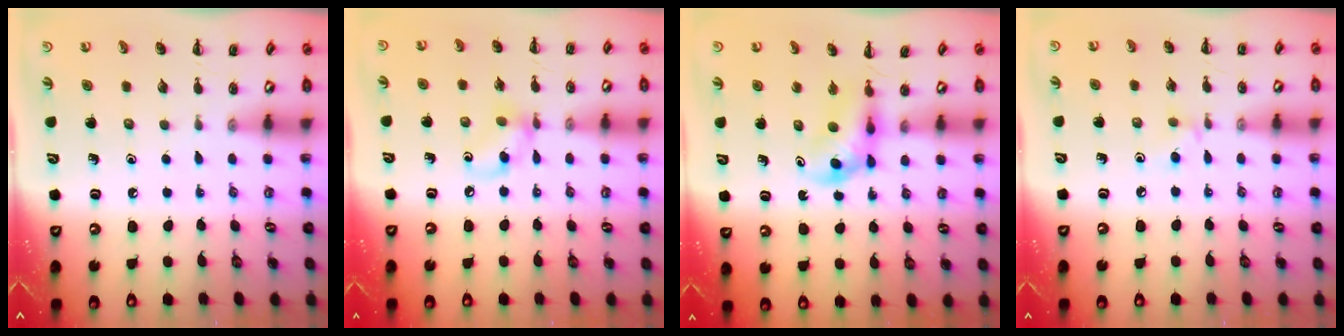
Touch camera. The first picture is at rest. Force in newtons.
{"total": 7.5, "press": 7.5, "slide": 0.9}
{"total": 3.7, "press": 3.6, "slide": 0.9}
{"total": 4.0, "press": 3.7, "slide": 1.6}